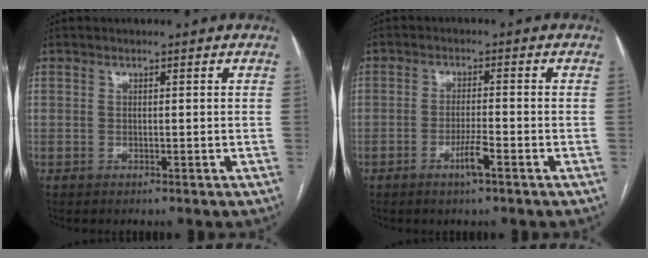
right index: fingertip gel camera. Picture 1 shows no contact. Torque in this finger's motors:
{"motor_torque": [0.85, -0.20, 0.30, 0.08]}